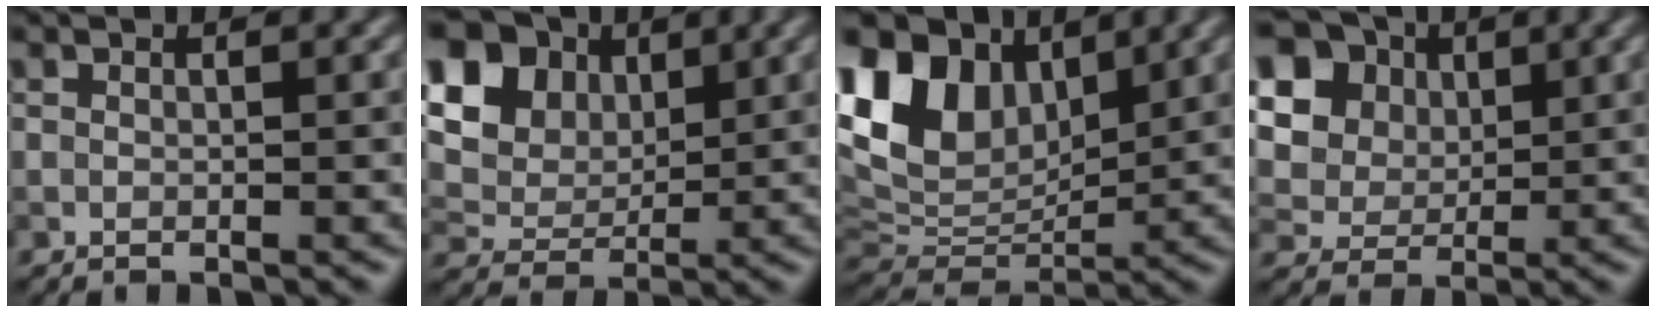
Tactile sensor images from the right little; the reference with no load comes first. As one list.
[{"total": 13.5, "force": [5.6, 10.2, 6.9], "torque": [-0.157, 0.030, 0.101]}, {"total": 12.6, "force": [5.6, 8.3, 7.6], "torque": [-0.181, 0.021, 0.104]}, {"total": 14.3, "force": [5.6, 11.7, 6.1], "torque": [-0.163, 0.022, 0.097]}]